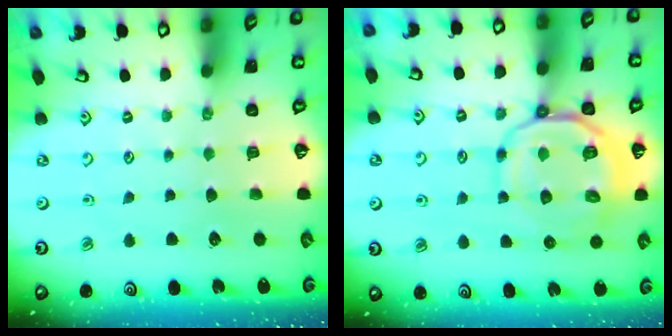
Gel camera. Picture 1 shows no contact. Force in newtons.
{"total": 11.2, "press": 11.1, "slide": 2.0}